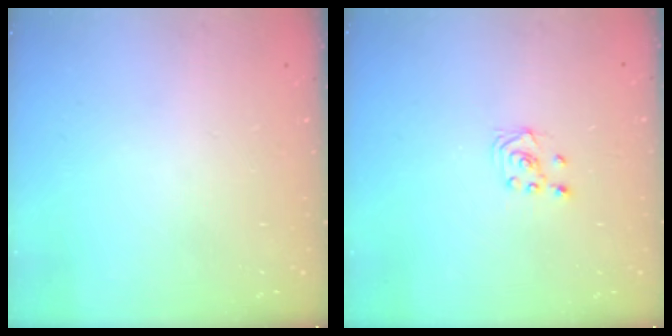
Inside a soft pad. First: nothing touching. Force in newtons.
{"total": 2.3, "press": 2.2, "slide": 0.6}